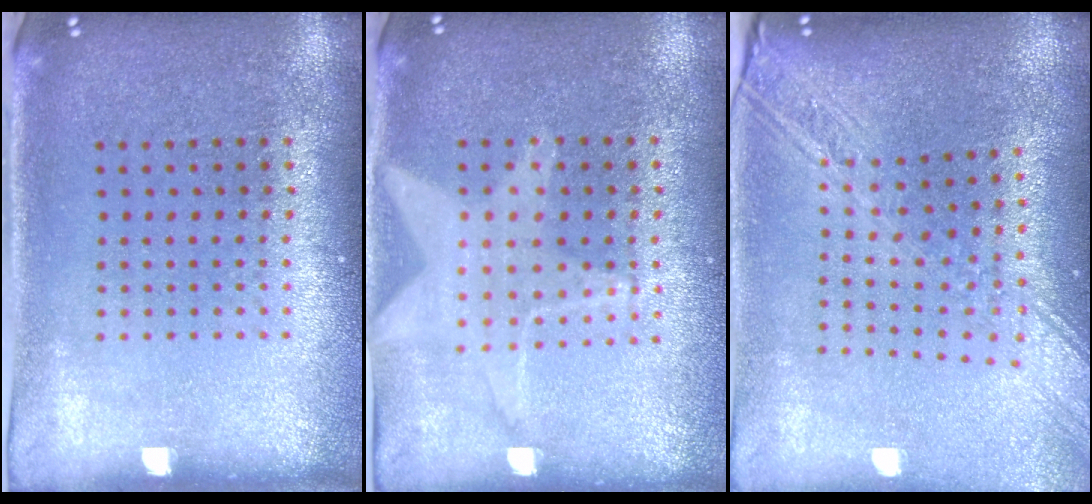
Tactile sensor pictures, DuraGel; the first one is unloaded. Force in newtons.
{"total": 1.0, "press": 1.0, "slide": 0.2}
{"total": 2.7, "press": 2.1, "slide": 1.6}